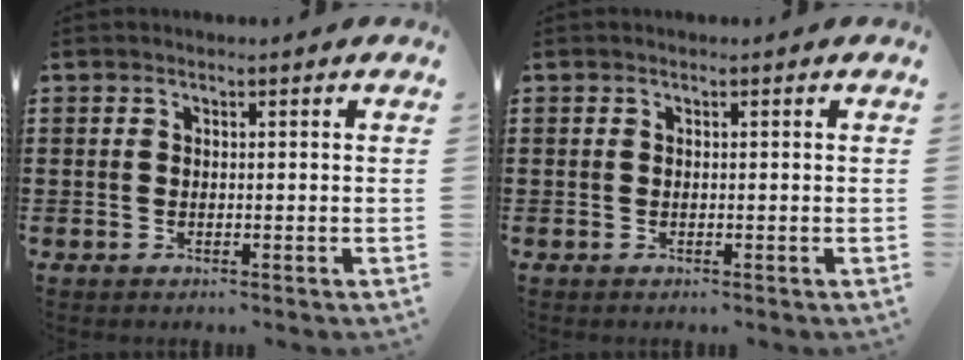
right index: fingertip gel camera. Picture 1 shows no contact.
{"total": 0.0}